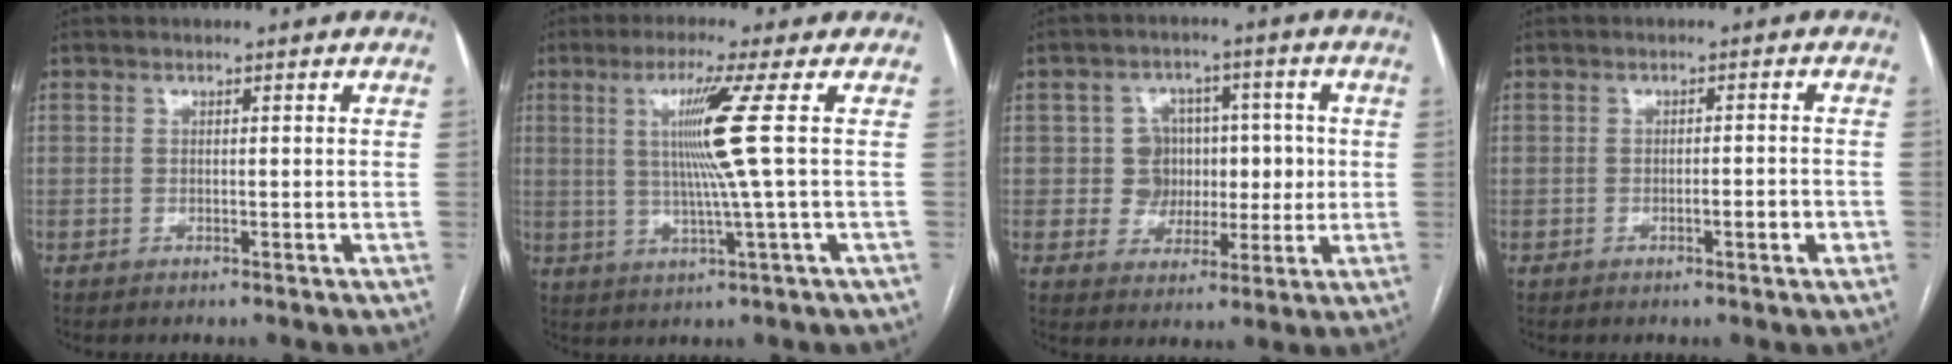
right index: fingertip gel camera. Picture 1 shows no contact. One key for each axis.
{"total": 8.5, "fx": 1.6, "fy": -2.7, "fz": 7.9, "tx": -0.147, "ty": -0.003, "tz": 0.039}
{"total": 7.1, "fx": 0.4, "fy": 6.7, "fz": 2.3, "tx": -0.019, "ty": 0.031, "tz": 0.011}
{"total": 2.5, "fx": -1.1, "fy": 0.5, "fz": 2.2, "tx": -0.029, "ty": 0.001, "tz": -0.015}